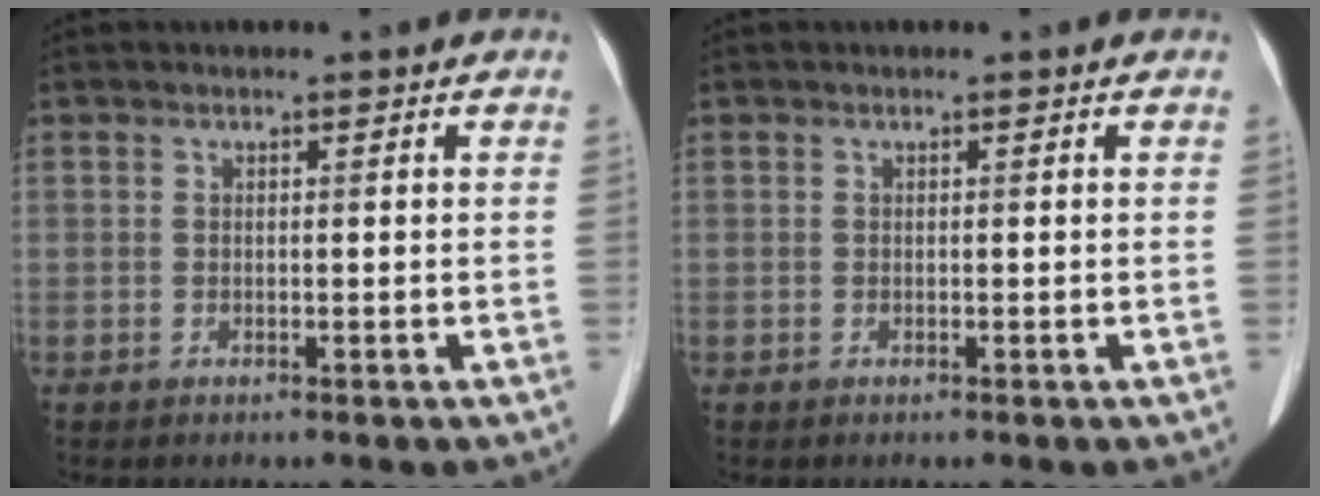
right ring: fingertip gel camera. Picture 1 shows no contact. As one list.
[{"total": 0.0}]